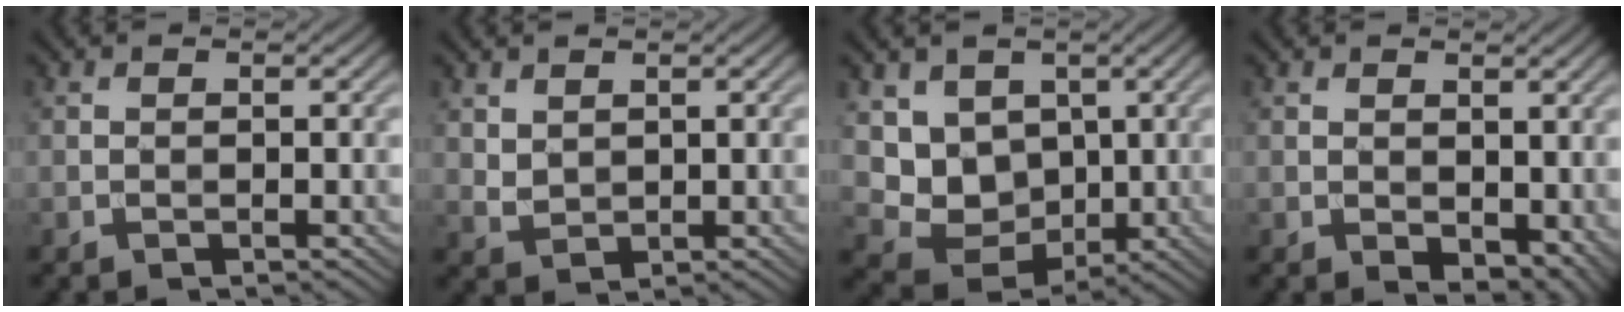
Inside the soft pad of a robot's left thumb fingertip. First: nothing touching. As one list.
[{"total": 2.4, "force": [1.5, 1.5, 1.1], "torque": [-0.030, -0.004, 0.038]}, {"total": 7.3, "force": [1.7, 6.2, 3.5], "torque": [-0.091, -0.024, 0.025]}, {"total": 4.3, "force": [0.4, 2.9, 3.2], "torque": [-0.053, -0.019, 0.017]}]